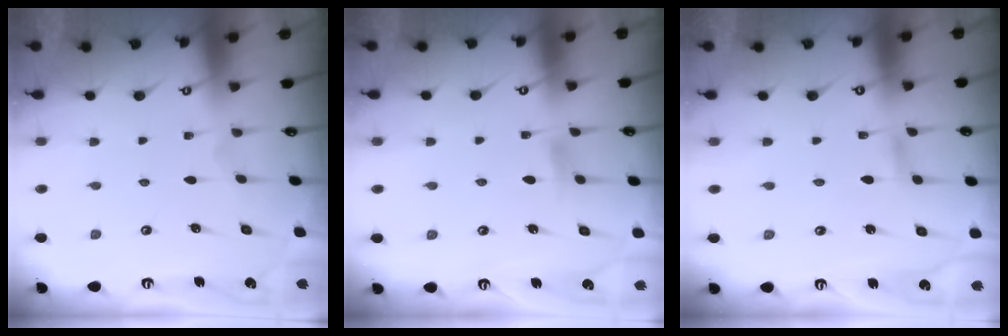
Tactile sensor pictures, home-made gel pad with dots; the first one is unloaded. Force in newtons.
{"total": 6.0, "press": 5.9, "slide": 0.7}
{"total": 2.9, "press": 2.9, "slide": 0.1}